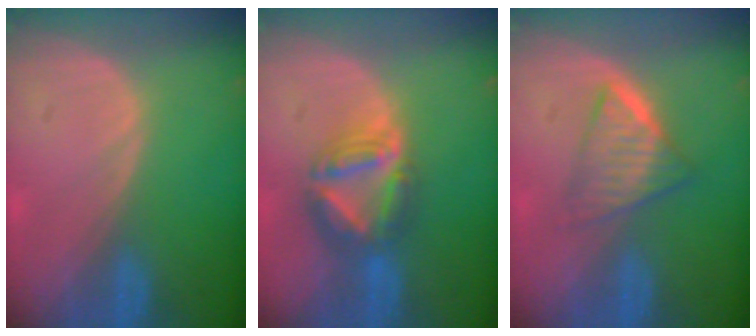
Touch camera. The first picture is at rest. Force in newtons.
{"total": 7.7, "press": 6.7, "slide": 3.9}
{"total": 6.4, "press": 5.4, "slide": 3.4}